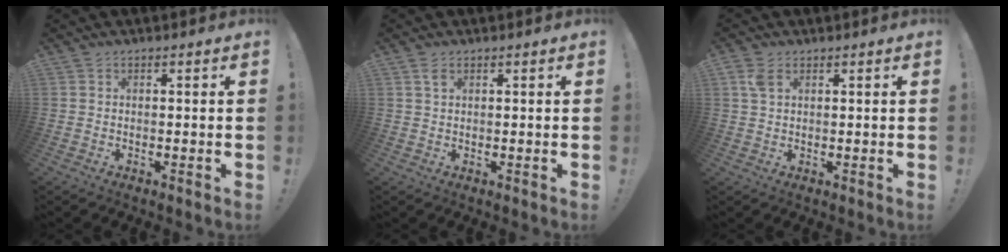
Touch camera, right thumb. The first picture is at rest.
{"total": 2.2, "force": [1.2, 1.1, 1.5], "torque": [-0.032, 0.000, 0.021]}
{"total": 3.7, "force": [1.8, 2.0, 2.5], "torque": [-0.043, -0.001, 0.033]}